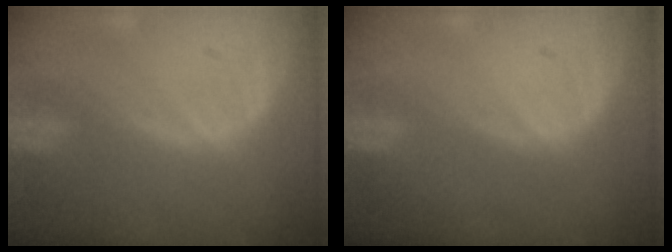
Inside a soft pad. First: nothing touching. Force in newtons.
{"total": 0.0}